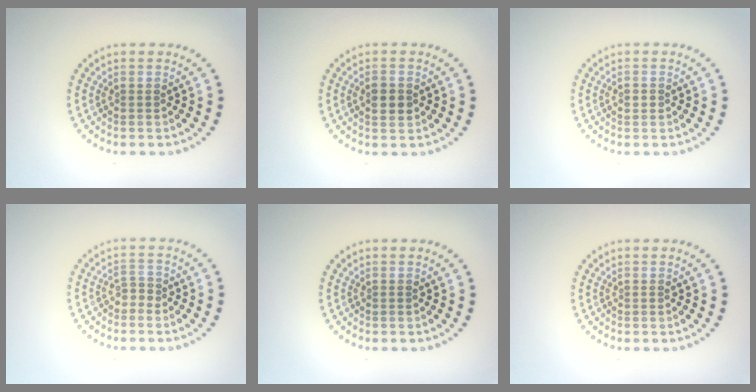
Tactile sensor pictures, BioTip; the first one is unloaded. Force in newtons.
{"total": 2.2, "press": 2.2, "slide": 0.0}
{"total": 1.1, "press": 1.1, "slide": 0.1}
{"total": 1.1, "press": 0.8, "slide": 0.8}
{"total": 0.0}
{"total": 0.0}